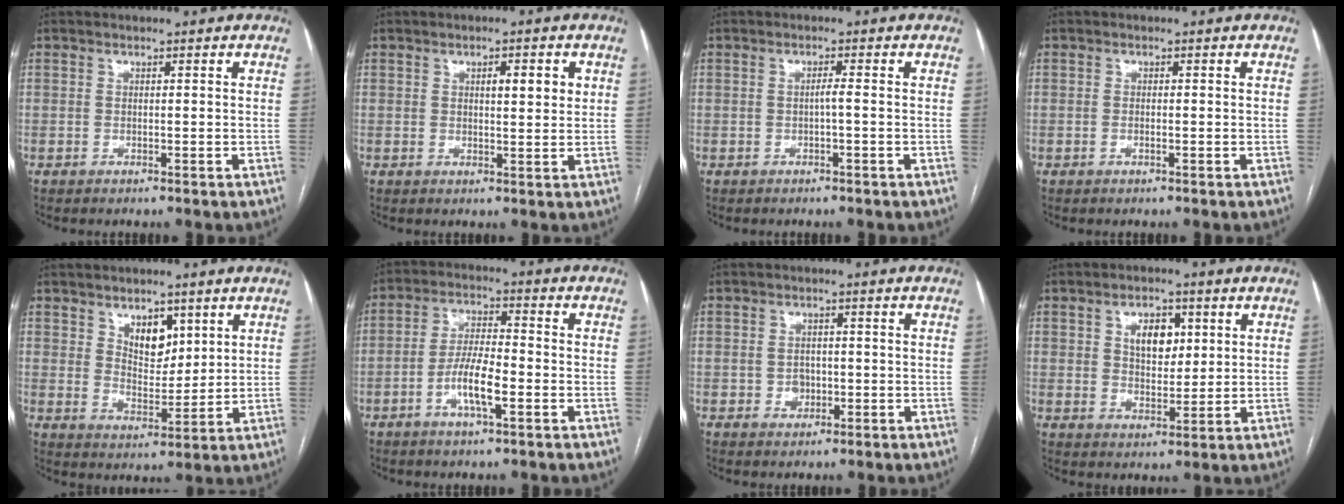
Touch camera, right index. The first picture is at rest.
{"total": 3.5, "force": [1.3, 0.9, 3.1], "torque": [-0.047, 0.002, 0.018]}
{"total": 1.1, "force": [-0.3, -0.1, 1.0], "torque": [-0.017, 0.002, -0.005]}
{"total": 0.8, "force": [-0.3, 0.2, 0.7], "torque": [-0.014, 0.001, -0.005]}
{"total": 6.1, "force": [3.2, 3.4, 3.9], "torque": [-0.061, -0.003, 0.060]}
{"total": 7.6, "force": [-2.9, 1.8, 6.8], "torque": [-0.135, 0.005, -0.054]}
{"total": 2.5, "force": [-0.7, 2.1, 1.2], "torque": [-0.010, 0.006, -0.005]}
{"total": 6.1, "force": [2.1, 3.7, 4.5], "torque": [-0.072, 0.008, 0.040]}